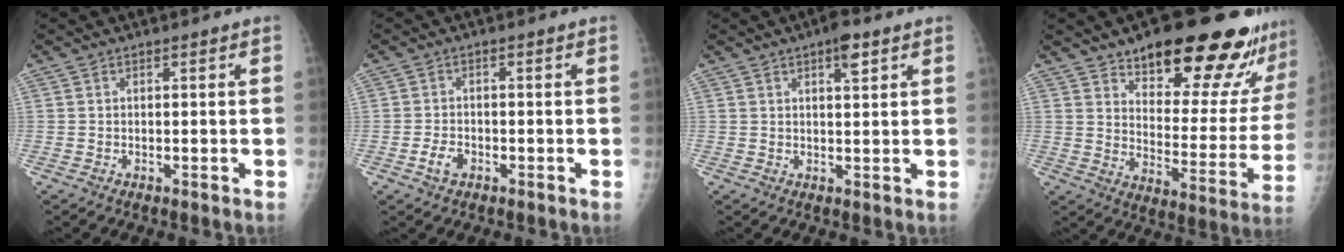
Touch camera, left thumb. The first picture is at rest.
{"total": 2.7, "force": [-1.4, 1.8, 1.6], "torque": [-0.027, 0.007, -0.024]}
{"total": 3.9, "force": [2.2, 1.2, 2.9], "torque": [-0.035, -0.007, 0.030]}
{"total": 23.8, "force": [17.8, 7.4, 14.0], "torque": [-0.141, -0.098, 0.240]}